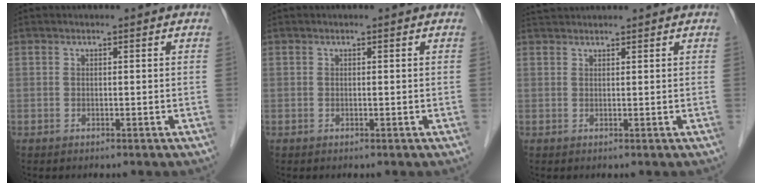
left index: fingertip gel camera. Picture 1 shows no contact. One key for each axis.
{"total": 0.0}
{"total": 2.6, "fx": 2.5, "fy": 0.0, "fz": 0.5, "tx": -0.008, "ty": 0.029, "tz": 0.049}